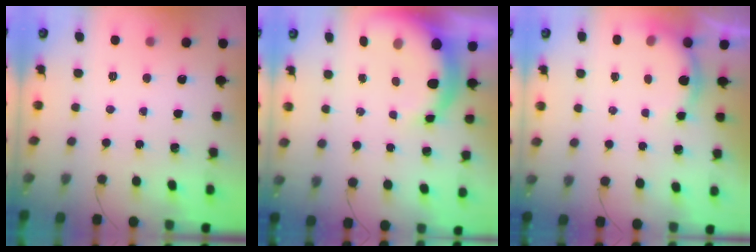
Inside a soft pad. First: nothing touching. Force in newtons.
{"total": 8.6, "press": 8.5, "slide": 1.2}
{"total": 4.9, "press": 4.9, "slide": 0.3}